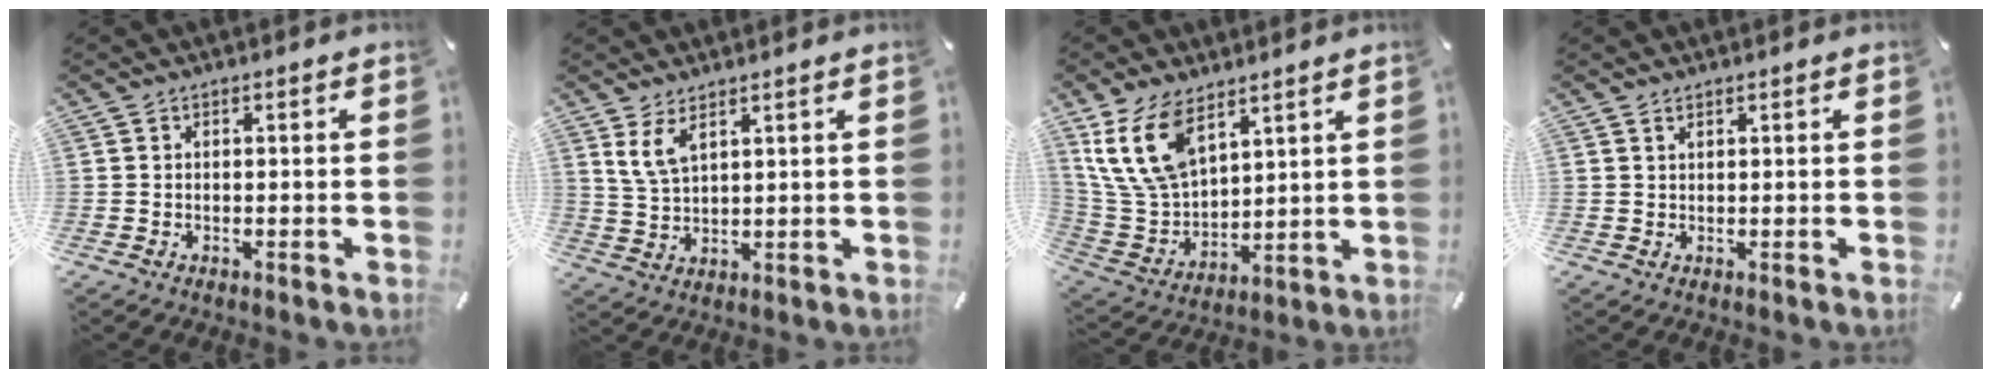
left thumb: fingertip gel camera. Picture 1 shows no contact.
{"total": 5.6, "force": [3.6, 2.2, 3.7], "torque": [-0.087, -0.010, 0.064]}
{"total": 14.7, "force": [8.6, 8.5, 8.3], "torque": [-0.218, -0.031, 0.162]}
{"total": 0.7, "force": [0.5, 0.2, 0.4], "torque": [-0.009, -0.001, 0.010]}